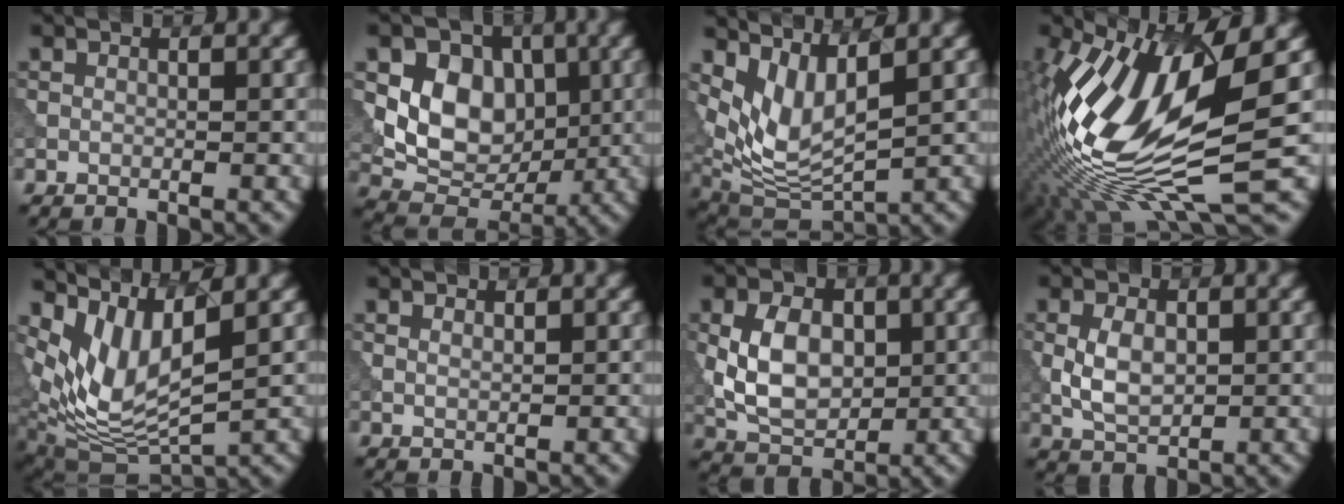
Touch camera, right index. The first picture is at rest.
{"total": 7.6, "force": [0.9, 5.9, 4.8], "torque": [-0.082, -0.007, 0.016]}
{"total": 5.8, "force": [2.7, 2.4, 4.5], "torque": [-0.102, -0.016, 0.063]}
{"total": 15.0, "force": [1.5, 4.9, 14.0], "torque": [-0.297, -0.001, 0.035]}
{"total": 6.5, "force": [2.8, 2.6, 5.3], "torque": [-0.119, -0.011, 0.064]}
{"total": 0.5, "force": [0.5, 0.1, 0.1], "torque": [-0.002, 0.001, 0.012]}
{"total": 5.8, "force": [0.2, 3.9, 4.3], "torque": [-0.084, 0.000, 0.005]}
{"total": 3.2, "force": [0.0, 1.9, 2.6], "torque": [-0.059, 0.003, 0.003]}